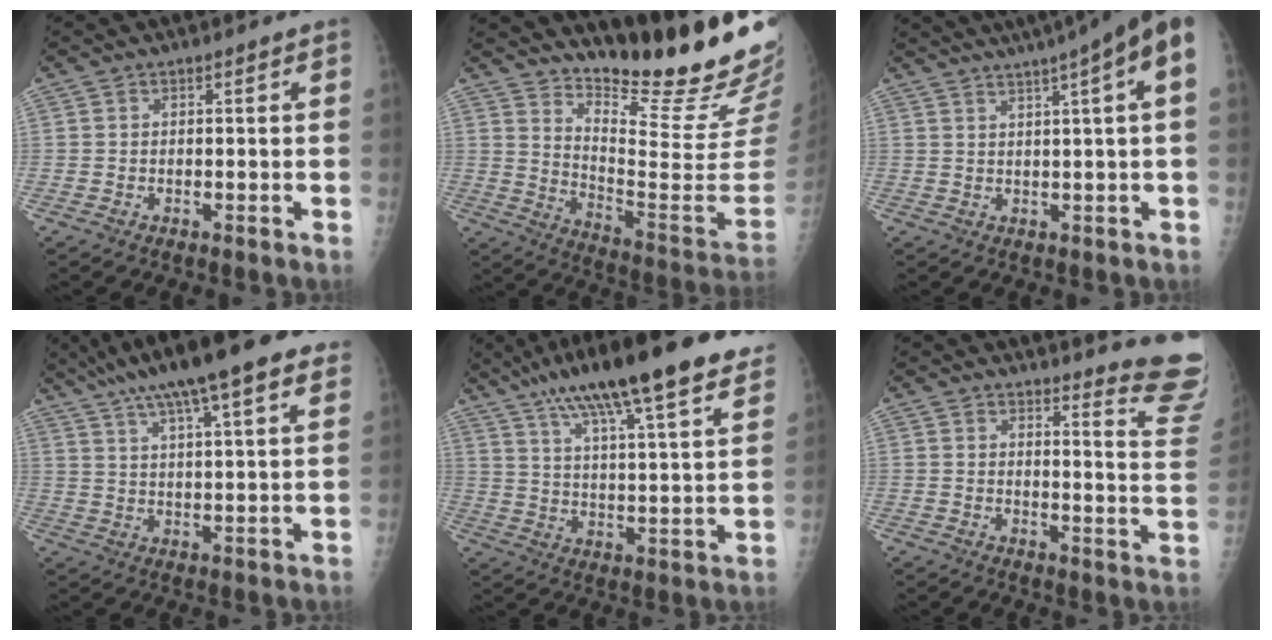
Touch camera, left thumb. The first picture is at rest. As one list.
[{"total": 24.9, "force": [20.6, 3.6, 13.5], "torque": [-0.176, -0.181, 0.289]}, {"total": 13.2, "force": [7.1, 0.3, 11.2], "torque": [-0.161, 0.026, 0.090]}, {"total": 21.0, "force": [14.0, 4.5, 15.0], "torque": [-0.238, 0.000, 0.207]}, {"total": 25.4, "force": [17.7, 4.9, 17.6], "torque": [-0.267, -0.026, 0.265]}, {"total": 13.2, "force": [12.9, -0.2, 2.9], "torque": [-0.016, -0.178, 0.125]}]